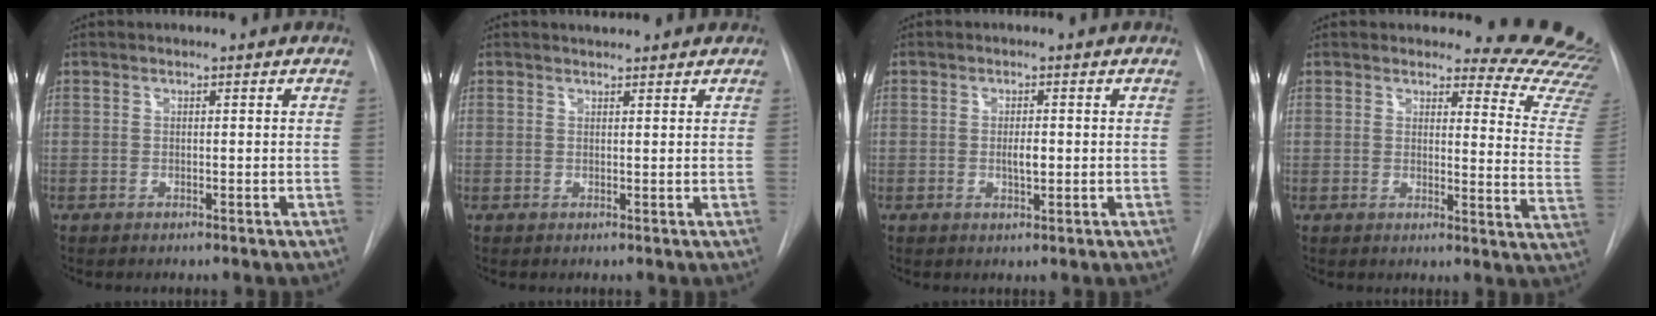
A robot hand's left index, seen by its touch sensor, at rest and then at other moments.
{"total": 3.2, "force": [2.9, 0.7, 1.0], "torque": [-0.015, 0.018, 0.035]}
{"total": 1.9, "force": [-0.4, 0.6, 1.8], "torque": [-0.032, -0.005, -0.005]}
{"total": 15.3, "force": [15.2, 1.5, 1.6], "torque": [0.017, -0.163, 0.129]}